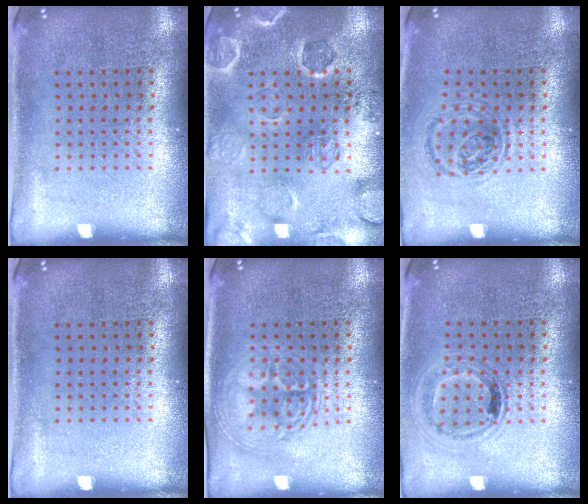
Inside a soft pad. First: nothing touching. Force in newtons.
{"total": 1.0, "press": 0.9, "slide": 0.3}
{"total": 1.0, "press": 0.9, "slide": 0.2}
{"total": 0.0}
{"total": 2.9, "press": 2.8, "slide": 0.4}
{"total": 1.0, "press": 0.9, "slide": 0.4}